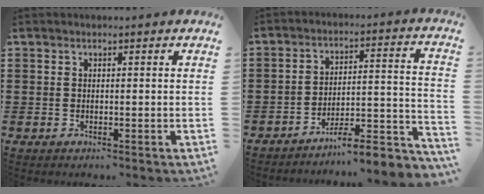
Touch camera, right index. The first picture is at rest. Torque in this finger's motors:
{"motor_torque": [0.39, 0.38, 0.26, 0.03]}